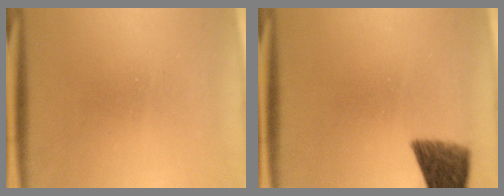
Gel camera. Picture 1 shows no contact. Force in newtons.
{"total": 7.4}